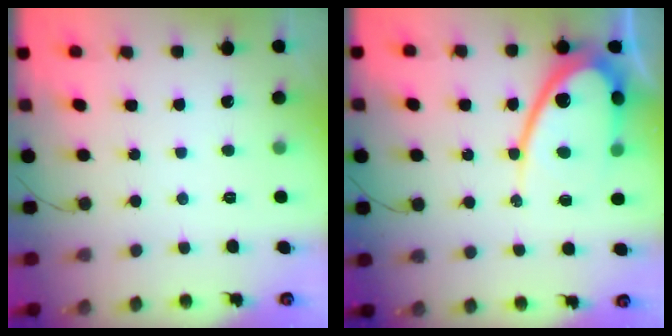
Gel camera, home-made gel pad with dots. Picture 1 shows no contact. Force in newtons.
{"total": 15.8, "press": 15.7, "slide": 1.2}